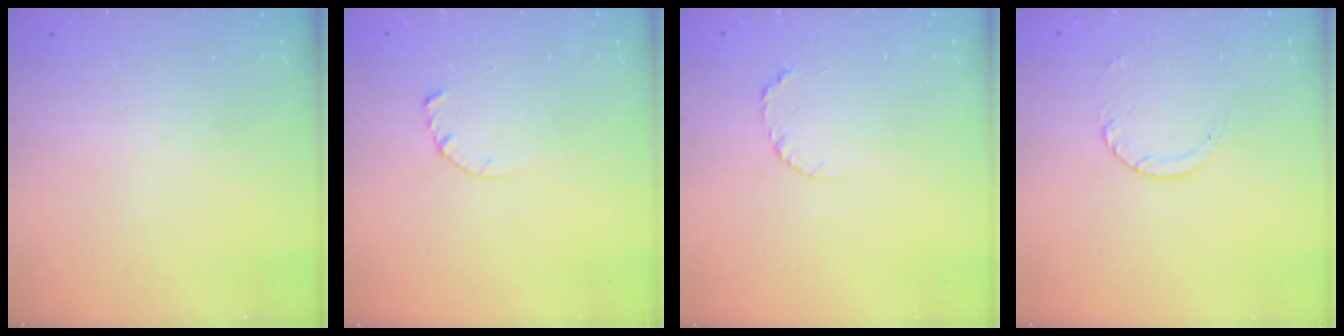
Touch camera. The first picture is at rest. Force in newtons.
{"total": 3.3, "press": 3.3, "slide": 0.3}
{"total": 3.9, "press": 3.8, "slide": 0.5}
{"total": 2.5, "press": 2.4, "slide": 0.2}